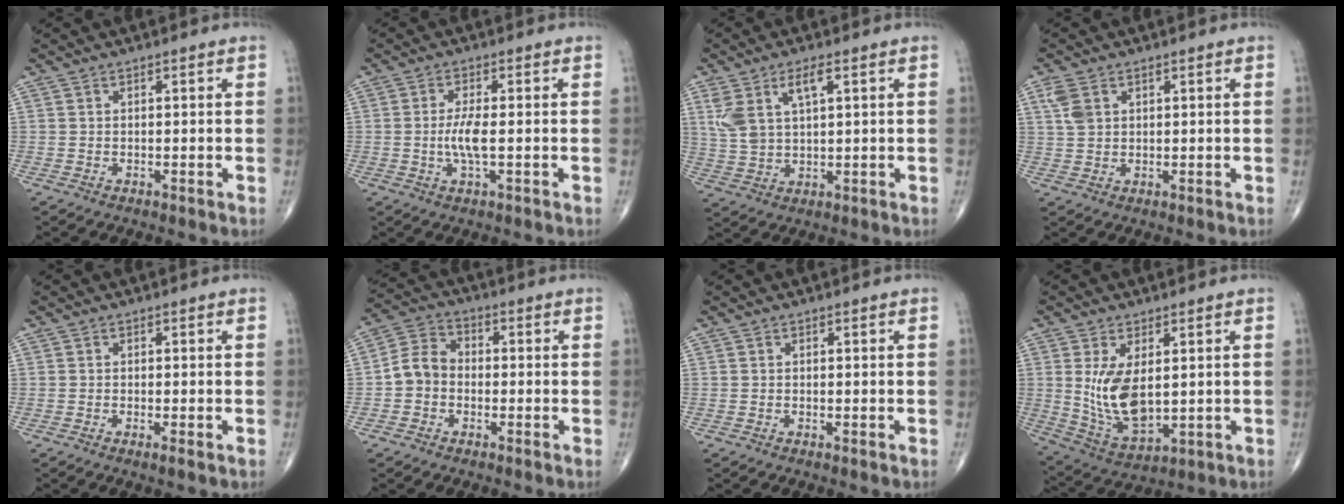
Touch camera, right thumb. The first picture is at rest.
{"total": 4.5, "force": [-0.4, 1.0, 4.4], "torque": [-0.099, -0.004, -0.011]}
{"total": 8.0, "force": [3.3, 3.5, 6.4], "torque": [-0.133, -0.003, 0.071]}
{"total": 3.8, "force": [1.6, 2.4, 2.4], "torque": [-0.050, 0.002, 0.039]}
{"total": 1.2, "force": [-0.4, 0.1, 1.1], "torque": [-0.028, -0.005, -0.011]}
{"total": 6.6, "force": [-1.3, 5.4, 3.4], "torque": [-0.048, 0.027, -0.038]}
{"total": 0.0}
{"total": 11.1, "force": [1.5, 5.8, 9.4], "torque": [-0.165, -0.022, 0.046]}